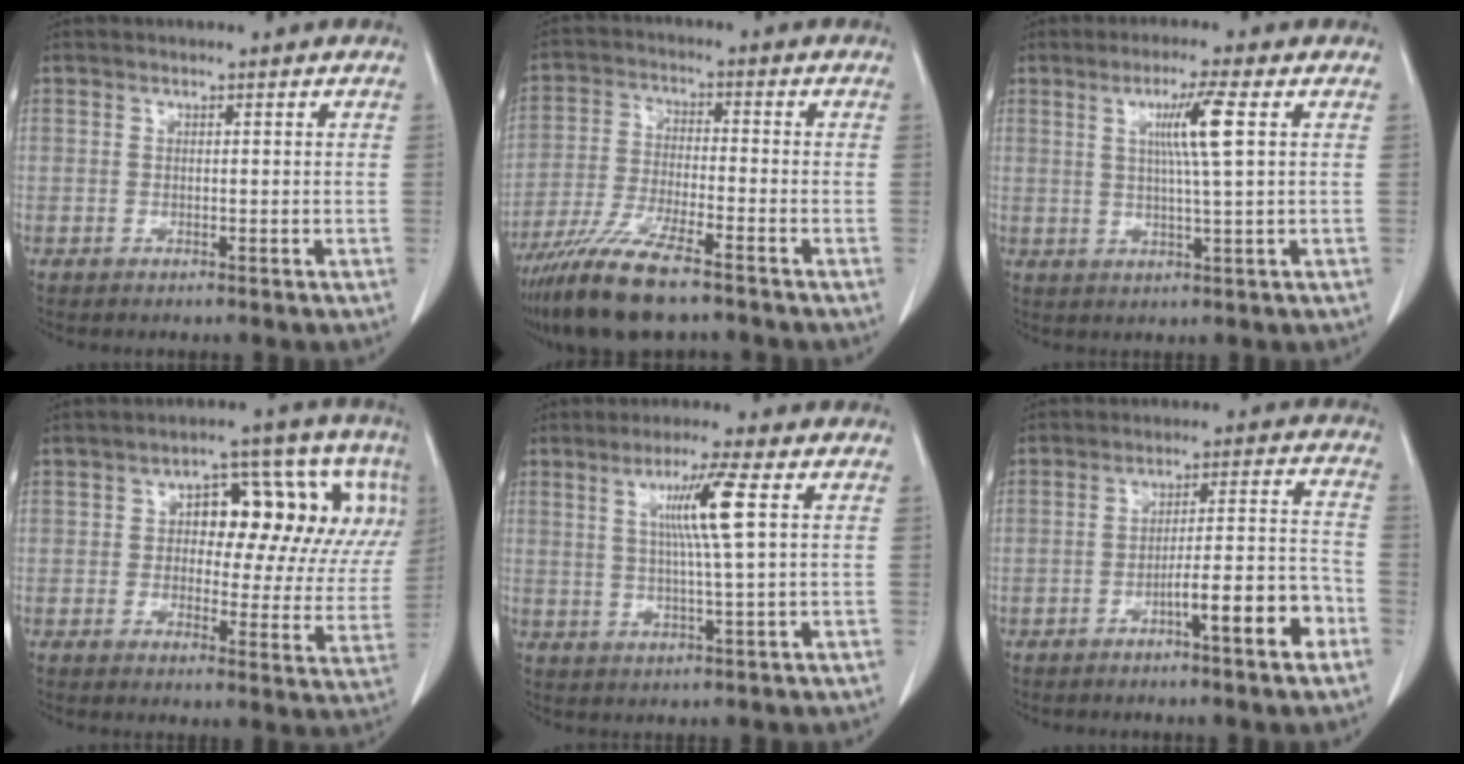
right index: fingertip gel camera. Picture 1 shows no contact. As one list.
[{"total": 11.5, "force": [-8.6, 1.6, 7.4], "torque": [-0.146, -0.031, -0.156]}, {"total": 6.1, "force": [1.7, -0.9, 5.8], "torque": [-0.104, -0.001, 0.030]}, {"total": 16.3, "force": [4.1, 7.5, 13.9], "torque": [-0.157, 0.035, 0.049]}, {"total": 7.4, "force": [2.0, -1.0, 7.1], "torque": [-0.129, 0.000, 0.040]}, {"total": 9.4, "force": [-4.6, 0.6, 8.1], "torque": [-0.119, 0.018, -0.068]}]